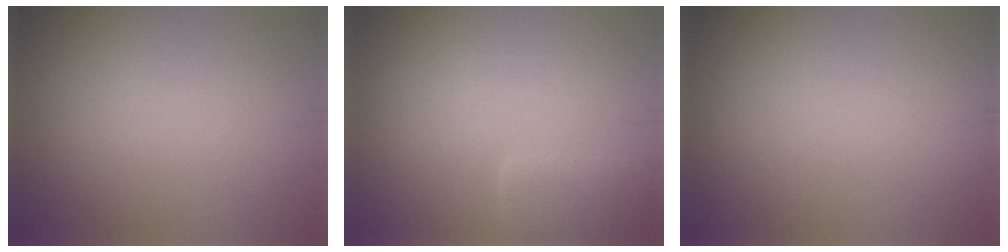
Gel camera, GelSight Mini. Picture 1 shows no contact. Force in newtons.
{"total": 3.0, "press": 3.0, "slide": 0.3}
{"total": 0.0}